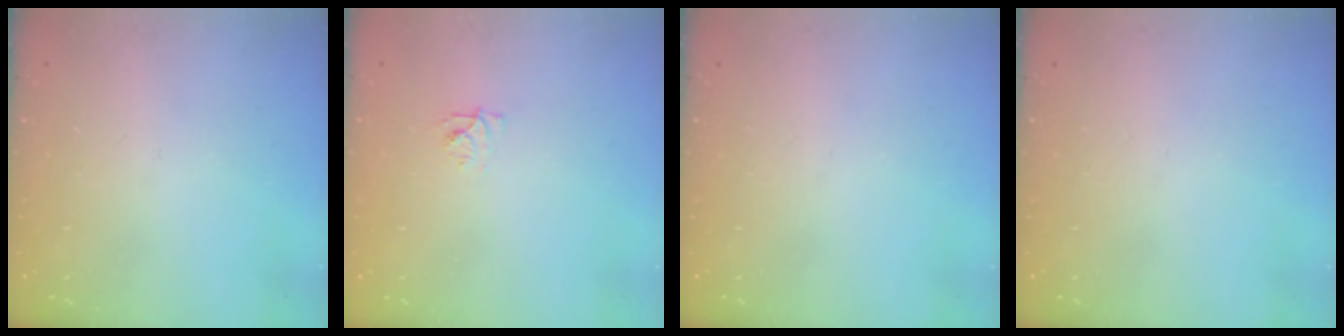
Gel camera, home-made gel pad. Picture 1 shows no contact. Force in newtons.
{"total": 4.4, "press": 4.3, "slide": 0.5}
{"total": 0.0}
{"total": 0.0}